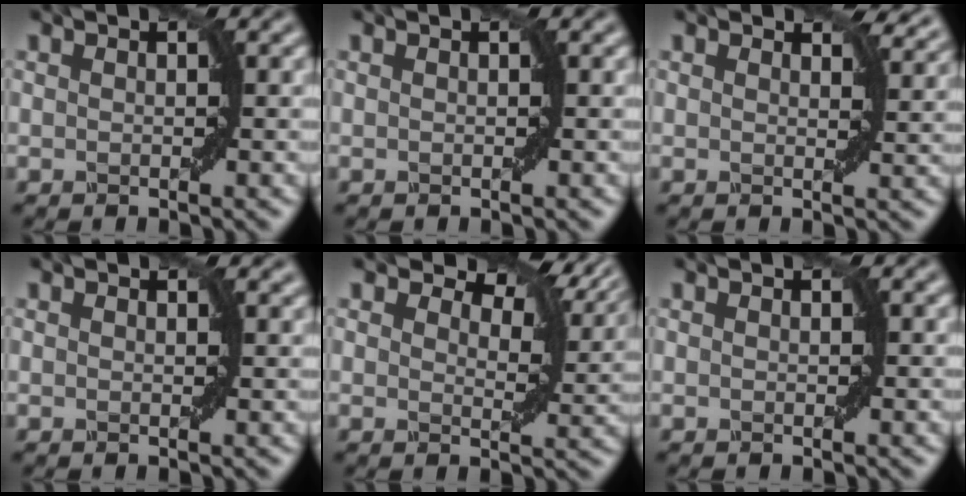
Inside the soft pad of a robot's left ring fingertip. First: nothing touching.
{"total": 0.0}
{"total": 2.9, "force": [2.3, 1.1, 1.4], "torque": [-0.022, 0.000, 0.032]}
{"total": 1.1, "force": [1.0, 0.4, 0.3], "torque": [-0.004, -0.003, 0.011]}
{"total": 7.3, "force": [5.2, 3.1, 4.1], "torque": [-0.058, 0.008, 0.076]}
{"total": 0.0}